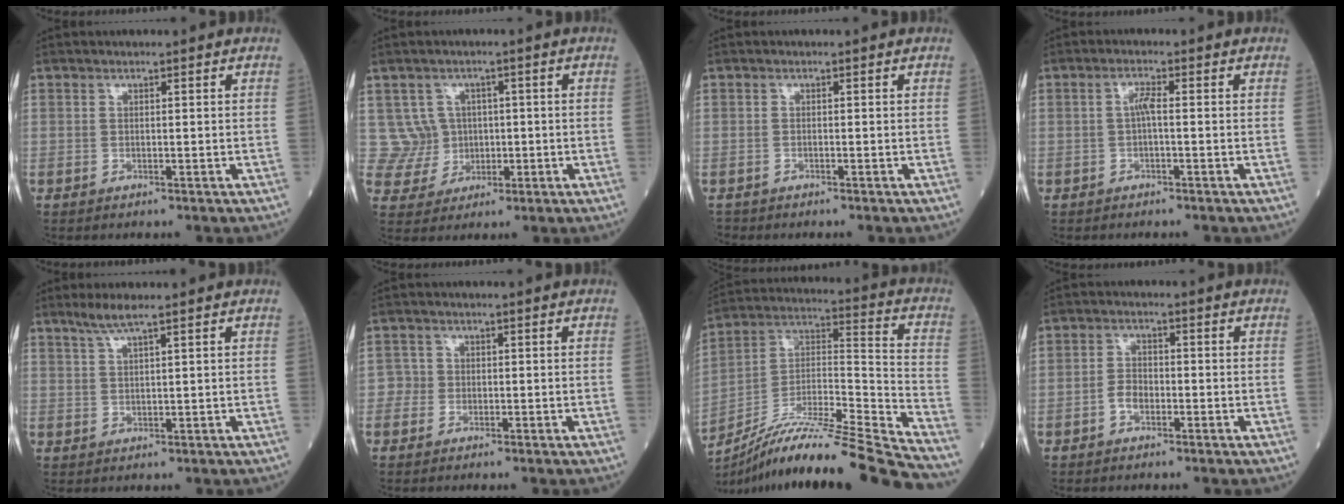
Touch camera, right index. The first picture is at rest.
{"total": 5.5, "force": [0.9, 5.4, -0.1], "torque": [0.013, 0.015, 0.024]}
{"total": 1.0, "force": [-0.9, 0.3, -0.3], "torque": [0.000, -0.001, -0.015]}
{"total": 1.8, "force": [-0.2, 0.2, 1.8], "torque": [-0.035, 0.003, -0.004]}
{"total": 3.0, "force": [2.3, -0.3, 1.9], "torque": [-0.050, 0.004, 0.052]}
{"total": 1.6, "force": [-0.7, 1.4, -0.2], "torque": [0.013, 0.010, -0.019]}
{"total": 24.1, "force": [-20.9, -1.3, 11.9], "torque": [-0.198, -0.008, -0.355]}
{"total": 2.5, "force": [-1.3, 1.4, 1.6], "torque": [-0.029, 0.007, -0.024]}